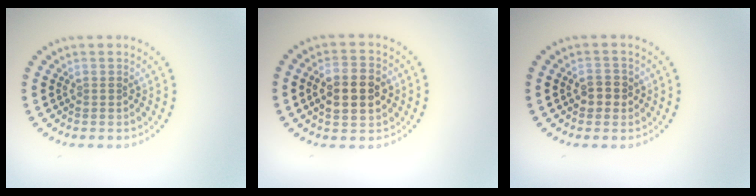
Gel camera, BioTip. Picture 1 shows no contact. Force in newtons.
{"total": 5.0, "press": 5.0, "slide": 0.3}
{"total": 1.9, "press": 1.8, "slide": 0.4}